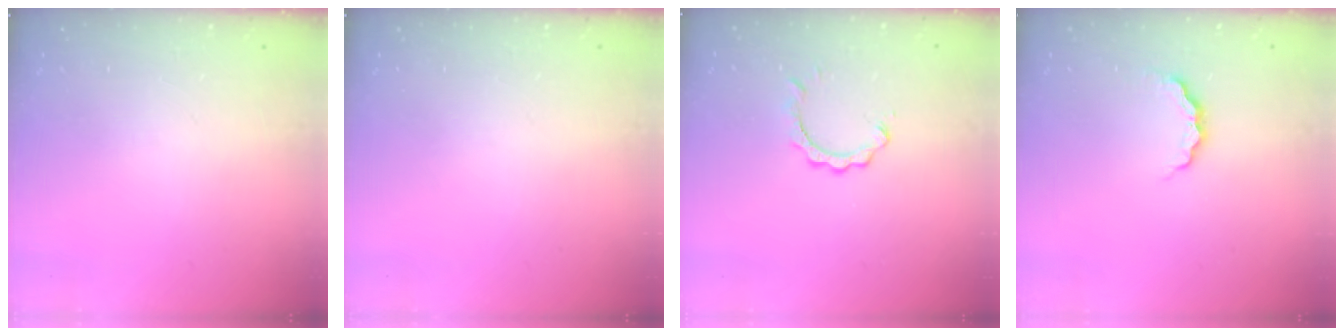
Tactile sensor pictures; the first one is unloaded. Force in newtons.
{"total": 0.0}
{"total": 2.1, "press": 2.1, "slide": 0.2}
{"total": 4.4, "press": 4.4, "slide": 0.7}